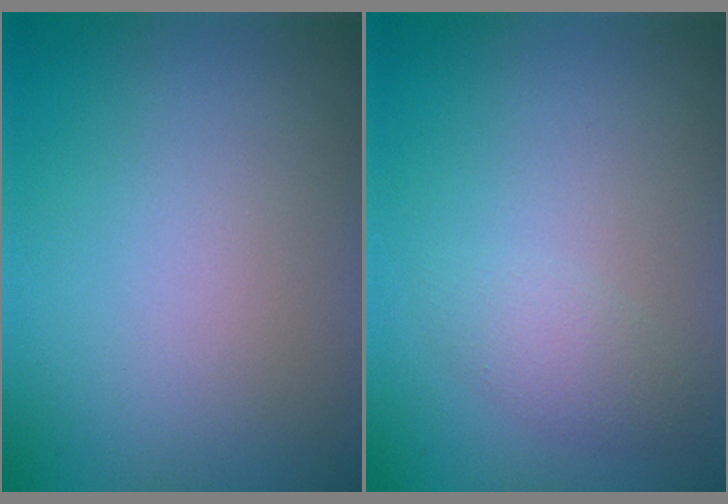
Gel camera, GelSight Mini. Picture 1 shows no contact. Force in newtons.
{"total": 1.7, "press": 1.7, "slide": 0.1}